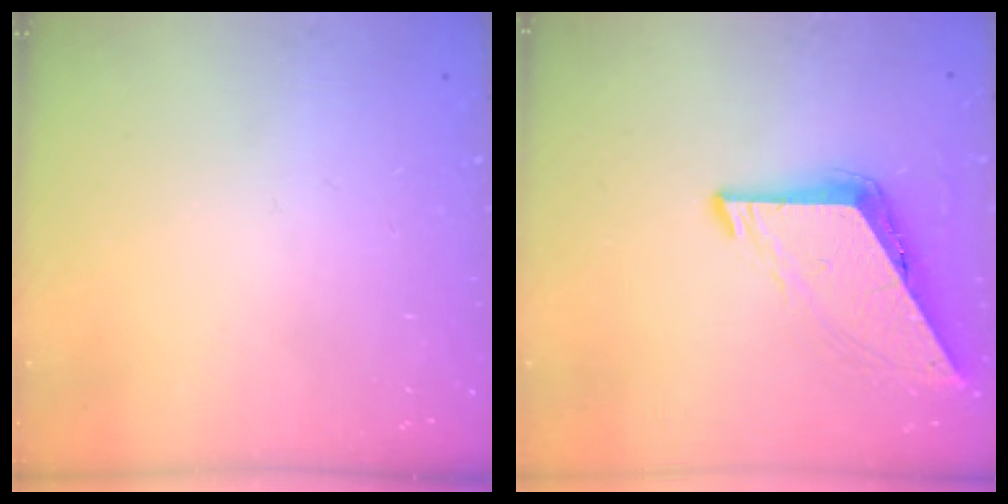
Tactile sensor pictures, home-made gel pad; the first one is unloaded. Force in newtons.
{"total": 6.8, "press": 6.8, "slide": 0.4}